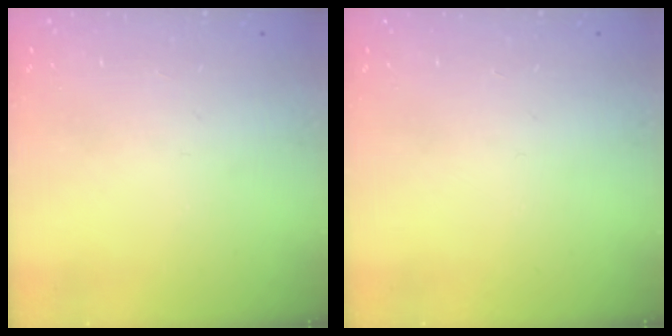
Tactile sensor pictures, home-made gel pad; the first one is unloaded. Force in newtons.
{"total": 0.0}